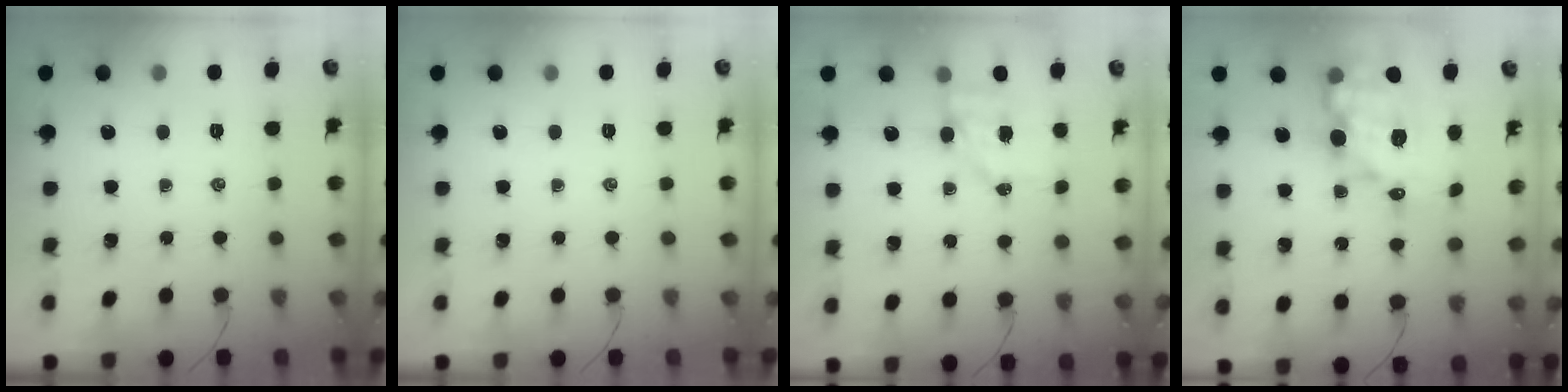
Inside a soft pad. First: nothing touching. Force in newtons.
{"total": 0.0}
{"total": 5.2, "press": 5.2, "slide": 0.5}
{"total": 15.9, "press": 15.4, "slide": 3.8}